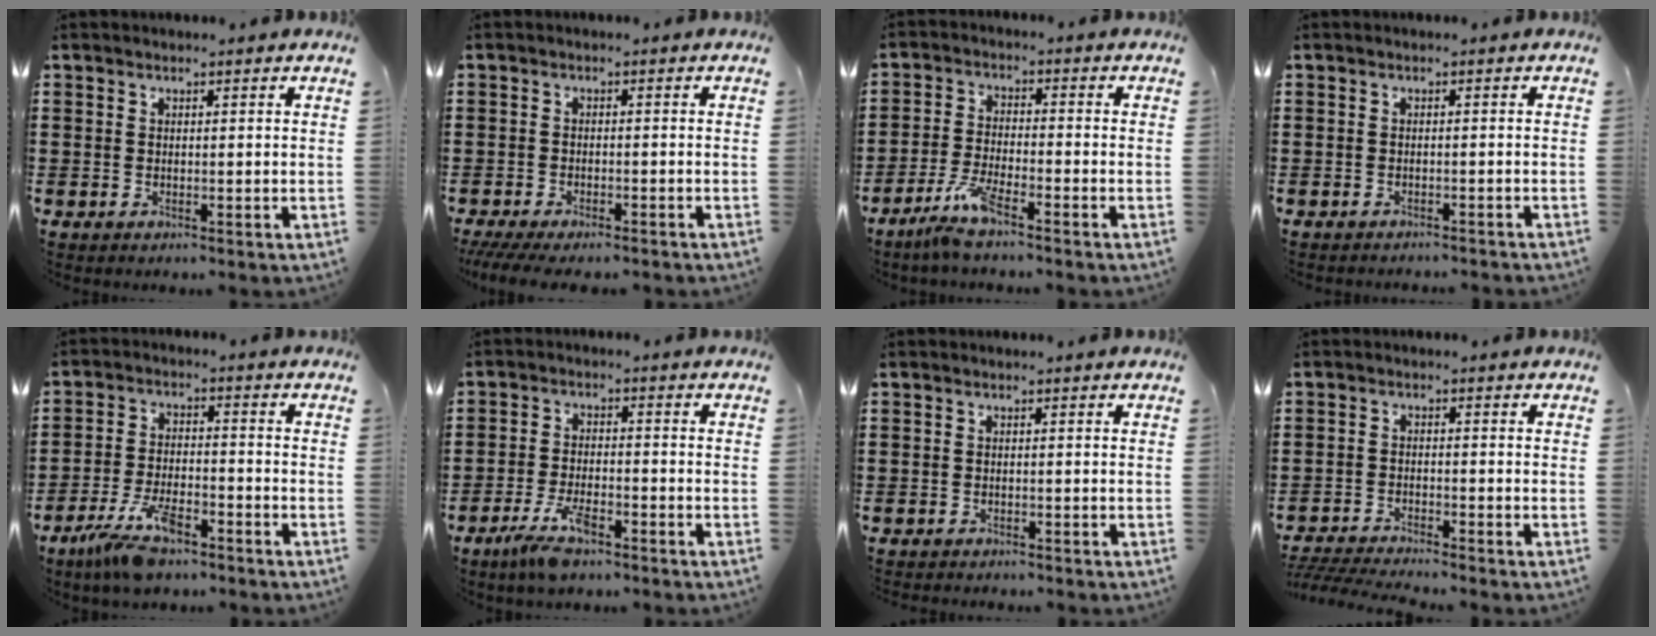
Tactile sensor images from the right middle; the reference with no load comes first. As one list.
[{"total": 2.5, "force": [-2.3, 0.2, 0.9], "torque": [-0.026, -0.002, -0.049]}, {"total": 5.3, "force": [-3.9, 0.5, 3.5], "torque": [-0.077, -0.007, -0.074]}, {"total": 0.9, "force": [-0.9, -0.1, 0.1], "torque": [-0.005, 0.000, -0.019]}, {"total": 8.1, "force": [-5.5, 2.6, 5.4], "torque": [-0.115, -0.002, -0.104]}, {"total": 6.2, "force": [-4.1, 1.8, 4.3], "torque": [-0.095, -0.004, -0.077]}, {"total": 0.8, "force": [-0.8, 0.0, 0.0], "torque": [-0.003, 0.000, -0.017]}, {"total": 3.4, "force": [-3.3, -0.1, 0.6], "torque": [-0.027, -0.009, -0.074]}]